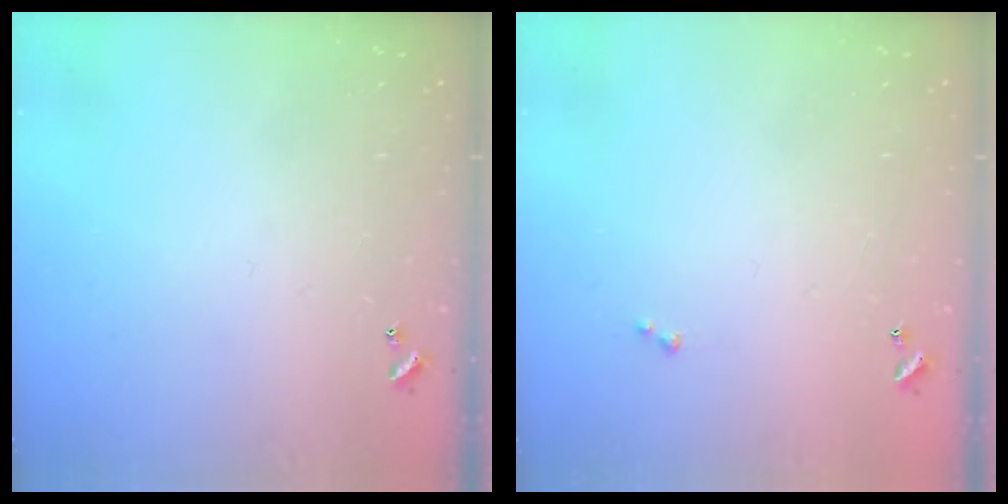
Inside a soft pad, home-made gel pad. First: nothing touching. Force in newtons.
{"total": 0.0}